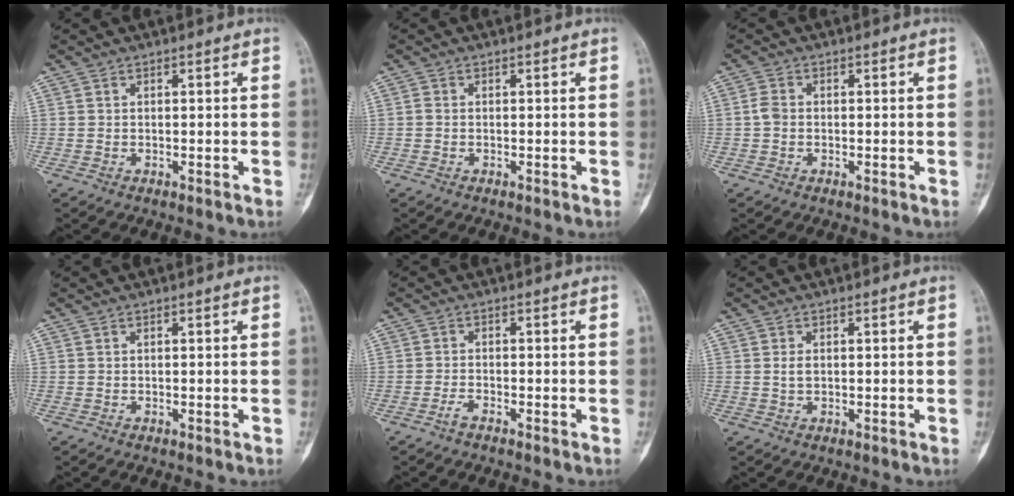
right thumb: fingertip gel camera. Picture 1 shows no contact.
{"total": 0.6, "force": [-0.2, 0.4, 0.4], "torque": [-0.008, 0.000, -0.007]}
{"total": 2.2, "force": [-0.3, 1.7, 1.4], "torque": [-0.024, 0.004, -0.011]}
{"total": 0.0}
{"total": 1.4, "force": [-1.2, 0.3, 0.8], "torque": [-0.023, 0.007, -0.024]}
{"total": 1.4, "force": [0.2, 0.9, 1.1], "torque": [-0.020, -0.001, 0.006]}